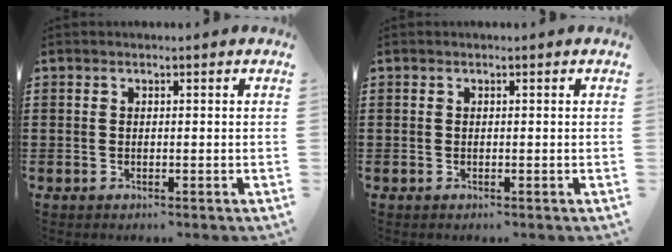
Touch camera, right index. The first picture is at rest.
{"total": 0.0}